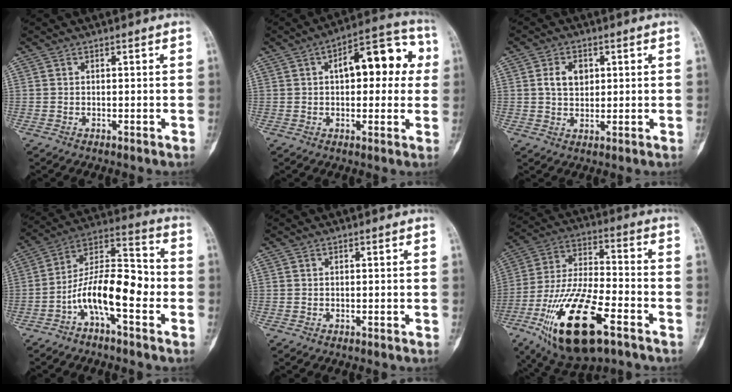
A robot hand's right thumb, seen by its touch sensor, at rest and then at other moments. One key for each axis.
{"total": 14.8, "fx": 3.0, "fy": 7.4, "fz": 12.5, "tx": -0.128, "ty": 0.032, "tz": 0.035}
{"total": 5.1, "fx": 1.3, "fy": 3.6, "fz": 3.4, "tx": -0.047, "ty": -0.001, "tz": 0.023}
{"total": 13.9, "fx": -4.6, "fy": 5.4, "fz": 12.0, "tx": -0.202, "ty": 0.068, "tz": -0.086}
{"total": 0.0}
{"total": 22.7, "fx": -10.8, "fy": 8.8, "fz": 17.9, "tx": -0.358, "ty": 0.039, "tz": -0.184}